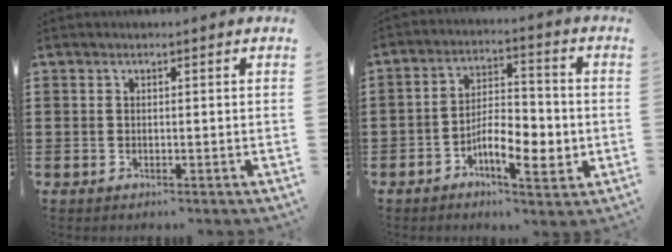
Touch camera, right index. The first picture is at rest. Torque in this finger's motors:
{"motor_torque": [1.16, -0.98, 0.39, 0.14]}